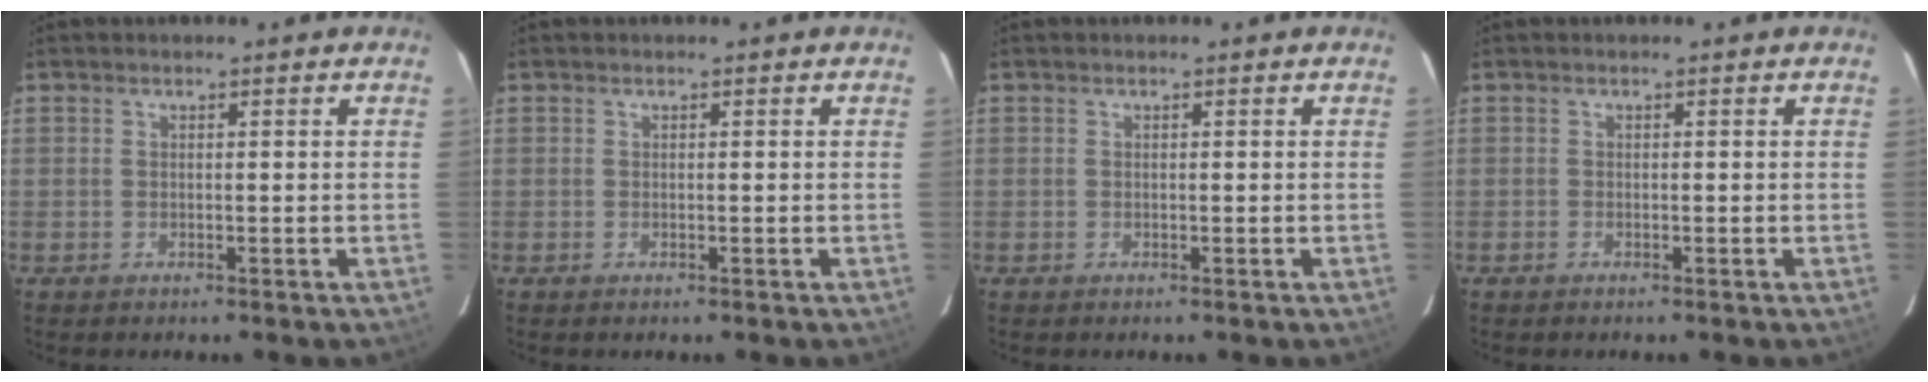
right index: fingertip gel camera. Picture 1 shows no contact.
{"total": 0.0}
{"total": 0.0}
{"total": 0.0}